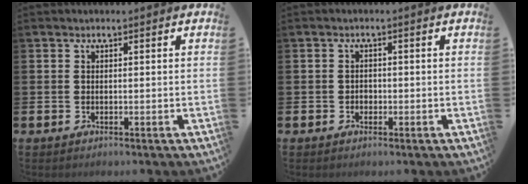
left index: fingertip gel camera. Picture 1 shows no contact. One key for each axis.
{"total": 1.2, "fx": -0.4, "fy": 1.0, "fz": 0.4, "tx": -0.006, "ty": 0.004, "tz": -0.011}